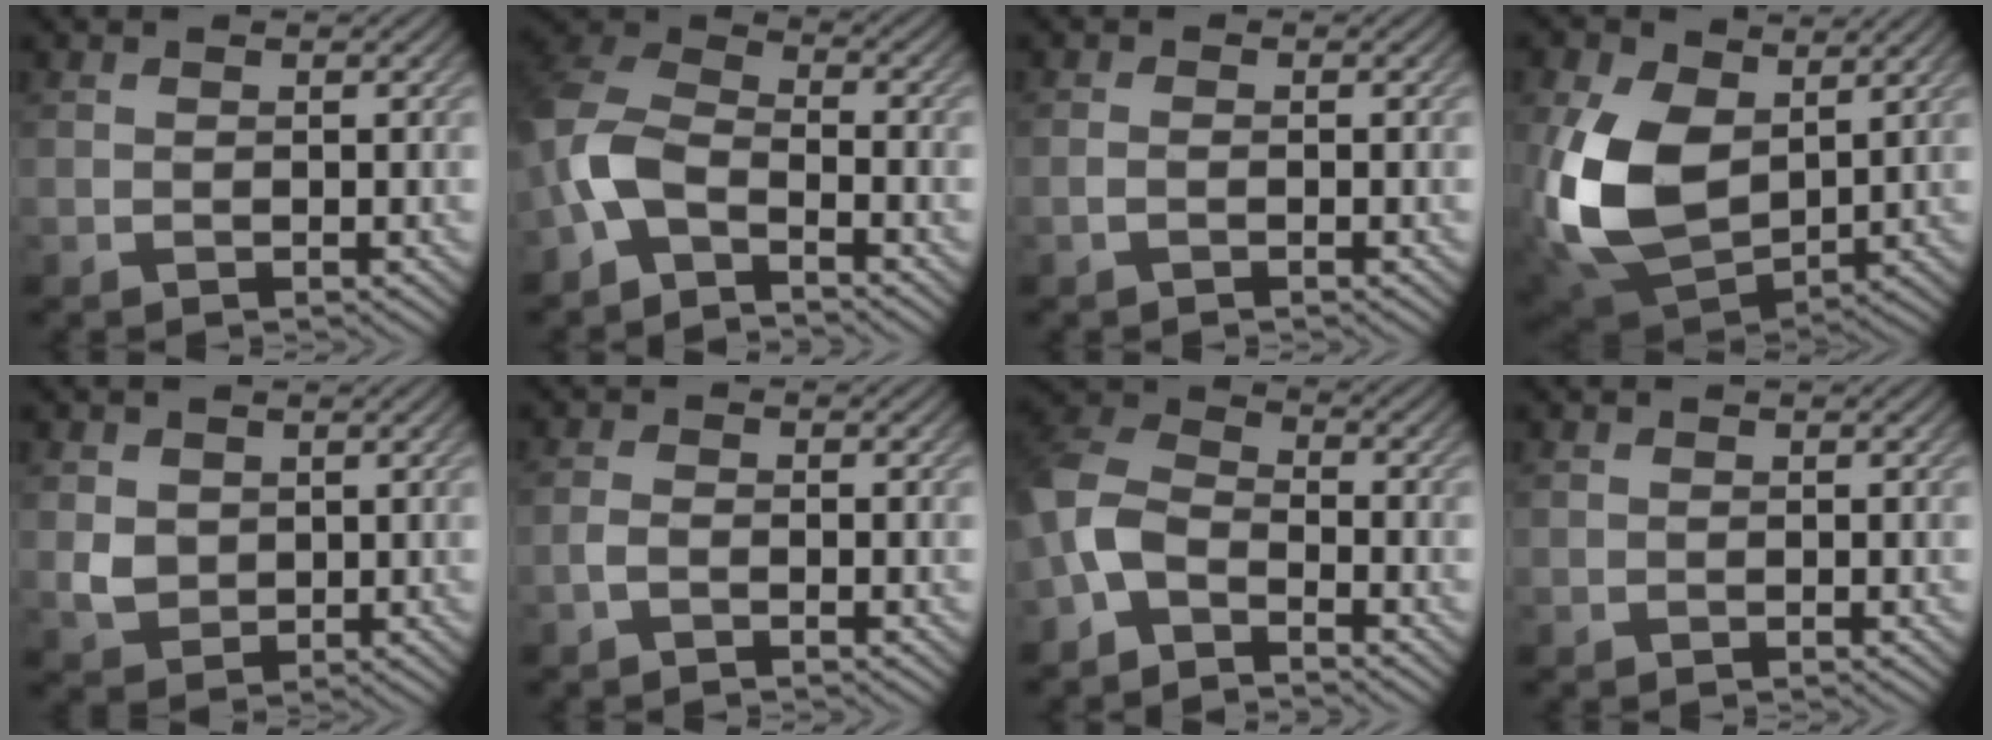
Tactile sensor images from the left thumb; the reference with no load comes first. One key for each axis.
{"total": 7.9, "fx": -3.8, "fy": 4.2, "fz": 5.4, "tx": -0.125, "ty": 0.006, "tz": -0.098}
{"total": 0.9, "fx": -0.5, "fy": 0.2, "fz": 0.6, "tx": -0.015, "ty": 0.002, "tz": -0.013}
{"total": 13.1, "fx": 1.7, "fy": 8.7, "fz": 9.7, "tx": -0.250, "ty": -0.003, "tz": 0.031}
{"total": 3.0, "fx": 0.9, "fy": 2.5, "fz": 1.4, "tx": -0.041, "ty": -0.005, "tz": 0.018}
{"total": 1.6, "fx": -1.1, "fy": 0.6, "fz": 1.0, "tx": -0.024, "ty": 0.001, "tz": -0.027}
{"total": 7.2, "fx": -3.9, "fy": 4.1, "fz": 4.4, "tx": -0.100, "ty": 0.005, "tz": -0.099}
{"total": 0.0}